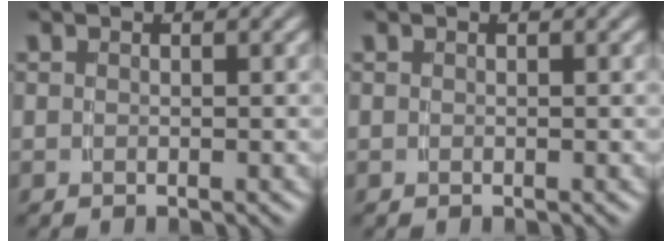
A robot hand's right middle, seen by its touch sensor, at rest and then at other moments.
{"total": 0.0}